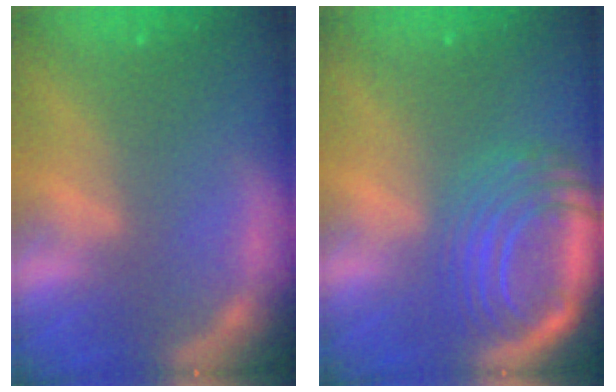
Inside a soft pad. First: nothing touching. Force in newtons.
{"total": 10.1}